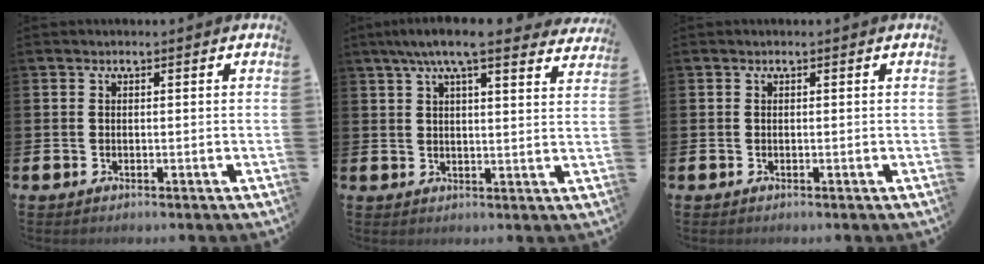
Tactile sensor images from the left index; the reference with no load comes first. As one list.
[{"total": 7.6, "force": [6.6, 1.1, 3.7], "torque": [-0.069, -0.023, 0.115]}, {"total": 0.0}]